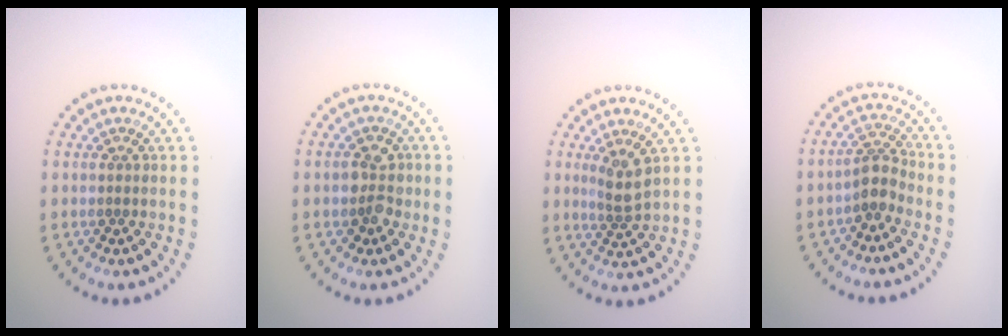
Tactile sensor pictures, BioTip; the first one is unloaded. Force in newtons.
{"total": 2.4, "press": 2.4, "slide": 0.6}
{"total": 2.2, "press": 1.8, "slide": 1.3}
{"total": 2.4, "press": 1.8, "slide": 1.5}